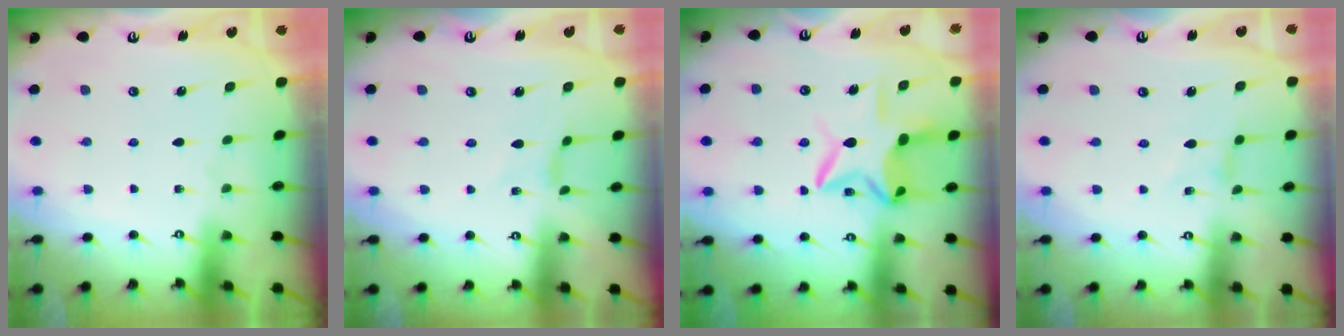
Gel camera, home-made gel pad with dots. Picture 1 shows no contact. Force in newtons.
{"total": 1.2, "press": 1.1, "slide": 0.4}
{"total": 11.2, "press": 11.1, "slide": 1.5}
{"total": 0.8, "press": 0.8, "slide": 0.3}